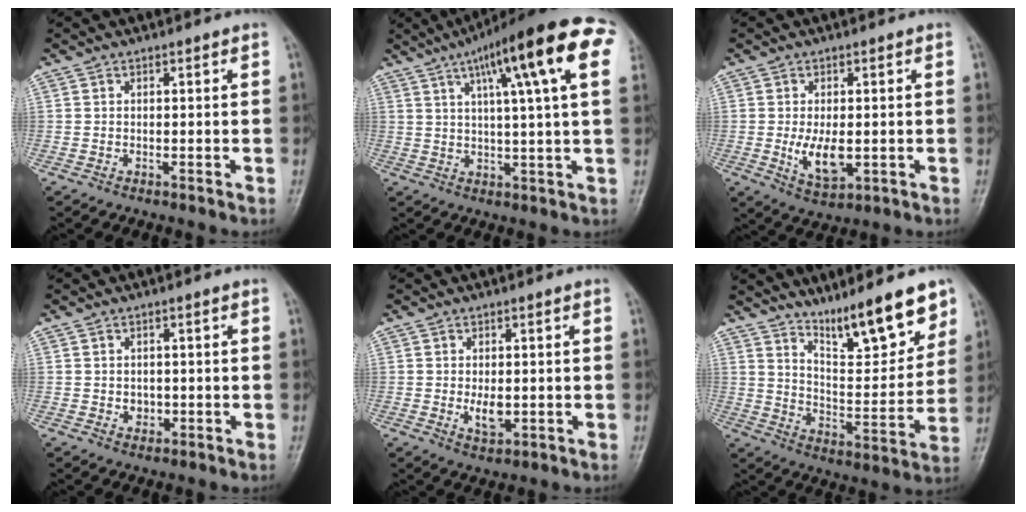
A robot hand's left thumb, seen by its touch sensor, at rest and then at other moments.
{"total": 20.3, "force": [8.3, 3.3, 18.2], "torque": [-0.266, 0.014, 0.115]}
{"total": 6.5, "force": [-0.7, 3.4, 5.5], "torque": [-0.095, -0.015, -0.003]}
{"total": 2.1, "force": [-0.2, 1.7, 1.1], "torque": [-0.007, 0.002, 0.001]}
{"total": 3.8, "force": [-0.3, 2.1, 3.1], "torque": [-0.046, -0.008, 0.002]}
{"total": 15.2, "force": [11.1, 3.8, 9.7], "torque": [-0.115, -0.077, 0.187]}